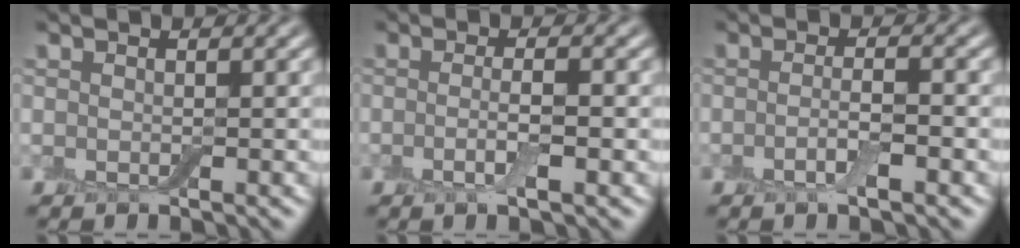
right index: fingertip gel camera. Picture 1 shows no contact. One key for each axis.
{"total": 2.4, "fx": -0.6, "fy": 0.4, "fz": 2.3, "tx": -0.045, "ty": -0.002, "tz": -0.015}
{"total": 2.2, "fx": -0.9, "fy": 0.4, "fz": 2.0, "tx": -0.037, "ty": 0.001, "tz": -0.020}